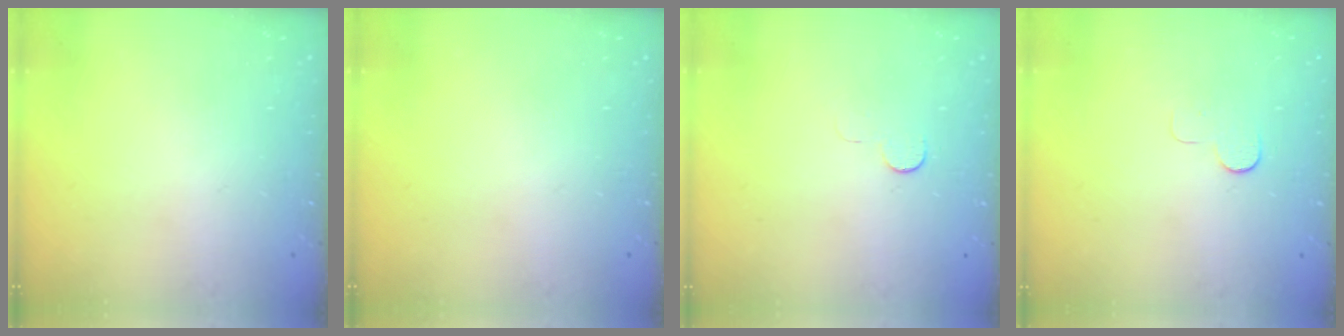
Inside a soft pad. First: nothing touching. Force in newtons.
{"total": 0.0}
{"total": 5.3, "press": 5.3, "slide": 0.5}
{"total": 4.1, "press": 4.1, "slide": 0.4}